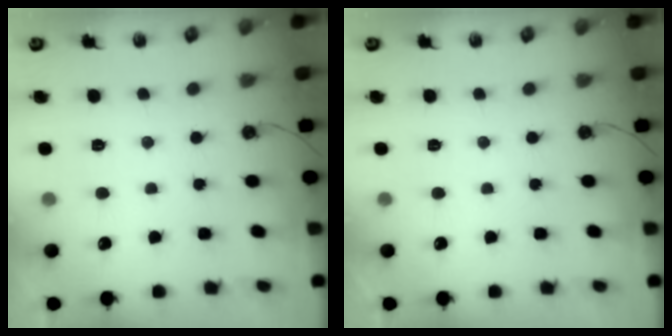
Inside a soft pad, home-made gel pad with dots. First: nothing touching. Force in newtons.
{"total": 0.0}